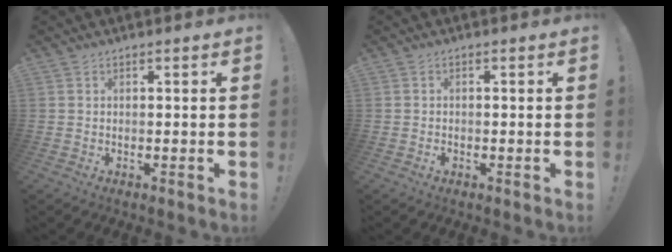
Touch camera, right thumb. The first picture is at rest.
{"total": 0.8, "force": [-0.6, 0.4, 0.2], "torque": [0.004, -0.003, -0.012]}